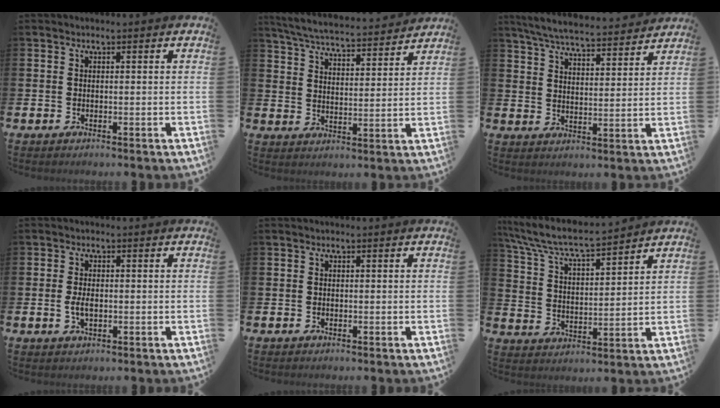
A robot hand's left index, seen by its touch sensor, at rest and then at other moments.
{"total": 5.7, "force": [5.6, 0.5, 1.1], "torque": [-0.046, -0.043, 0.096]}
{"total": 6.4, "force": [6.2, 0.6, 1.6], "torque": [-0.046, -0.041, 0.106]}
{"total": 2.6, "force": [-0.3, 1.4, 2.2], "torque": [-0.039, 0.003, -0.006]}
{"total": 0.0}
{"total": 7.0, "force": [6.6, 0.6, 2.4], "torque": [-0.077, -0.046, 0.111]}